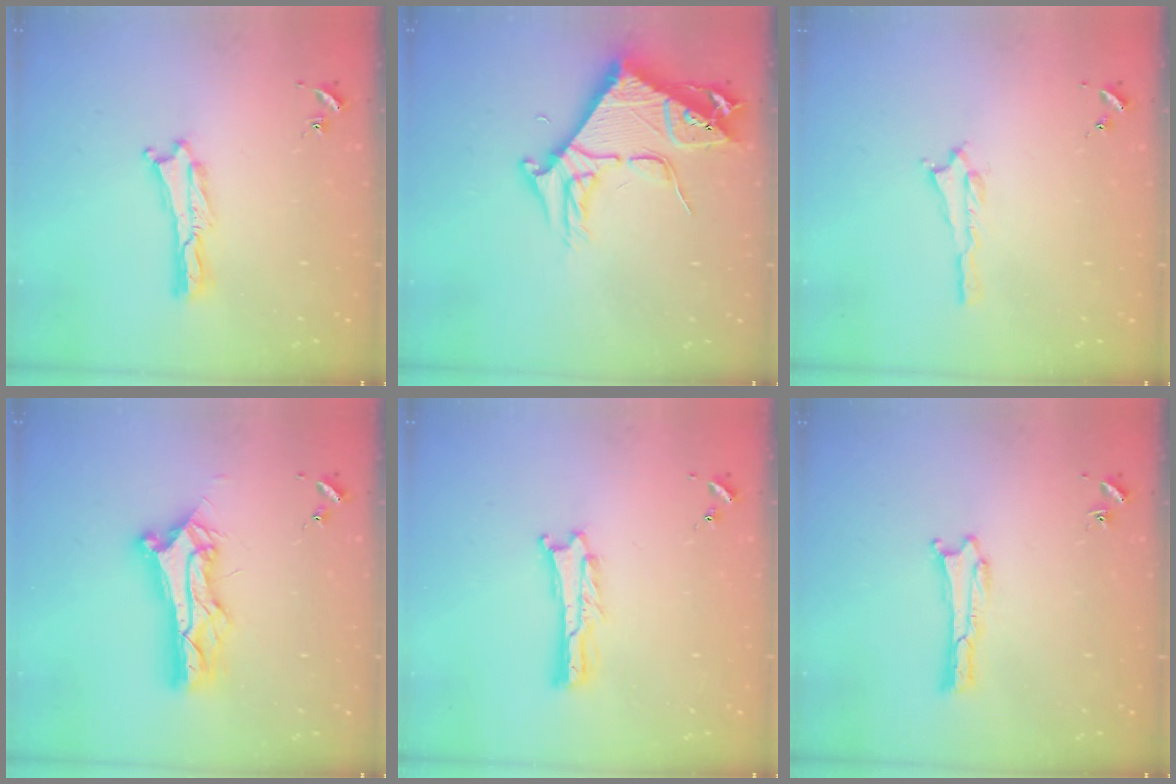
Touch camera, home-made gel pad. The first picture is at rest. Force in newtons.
{"total": 8.8, "press": 8.7, "slide": 1.1}
{"total": 0.6, "press": 0.5, "slide": 0.2}
{"total": 11.0, "press": 11.0, "slide": 0.9}
{"total": 0.8, "press": 0.8, "slide": 0.2}
{"total": 0.0}